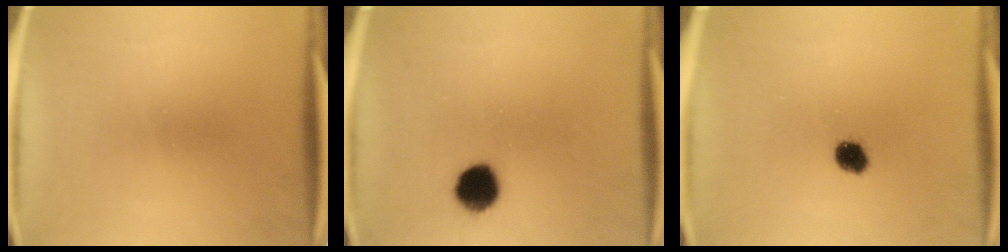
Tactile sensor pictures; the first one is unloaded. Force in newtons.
{"total": 8.0}
{"total": 4.0}